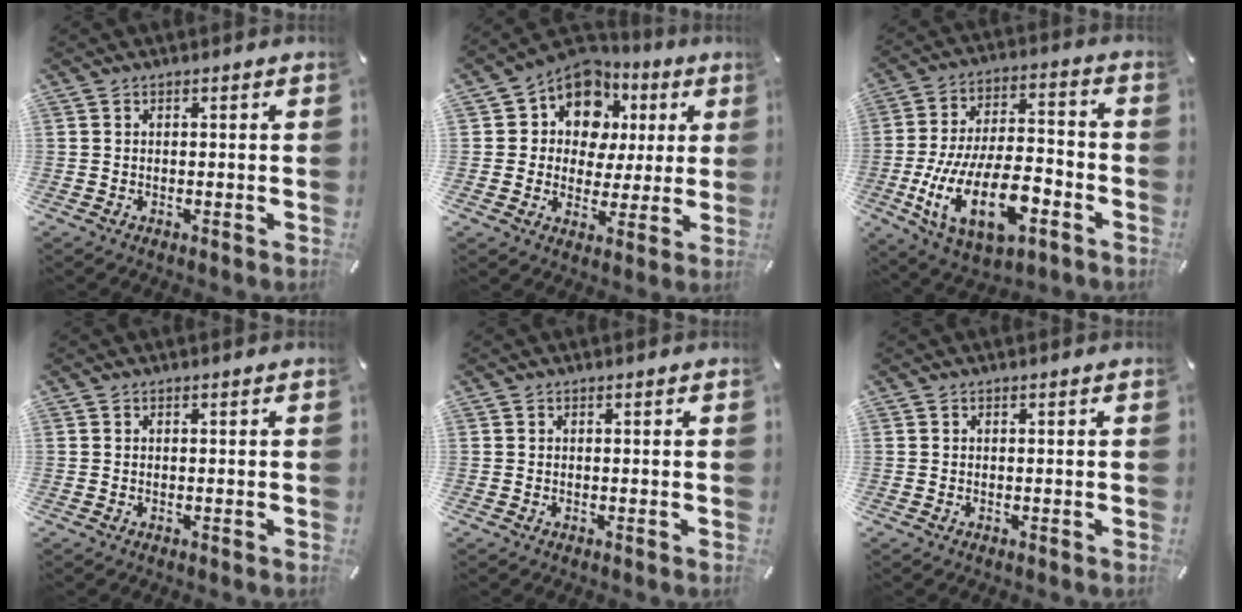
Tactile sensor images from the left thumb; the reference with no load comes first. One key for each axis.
{"total": 10.8, "fx": 4.2, "fy": 9.3, "fz": 3.7, "tx": -0.069, "ty": -0.028, "tz": 0.080}
{"total": 20.8, "fx": -8.0, "fy": 10.7, "fz": 16.0, "tx": -0.305, "ty": 0.032, "tz": -0.129}
{"total": 0.0}
{"total": 0.0}
{"total": 0.0}